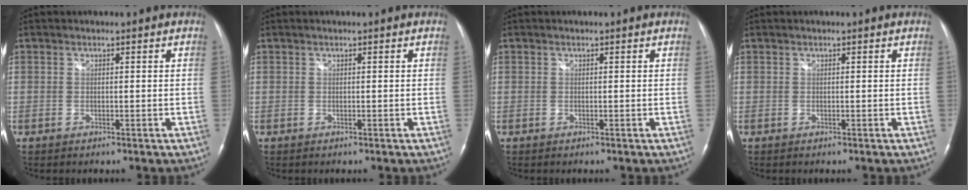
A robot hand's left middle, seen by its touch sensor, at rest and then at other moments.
{"total": 0.0}
{"total": 0.0}
{"total": 0.0}